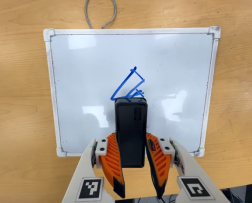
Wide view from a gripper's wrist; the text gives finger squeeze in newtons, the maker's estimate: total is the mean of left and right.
{"total": 8.0, "left": 5.9, "right": 10.1}